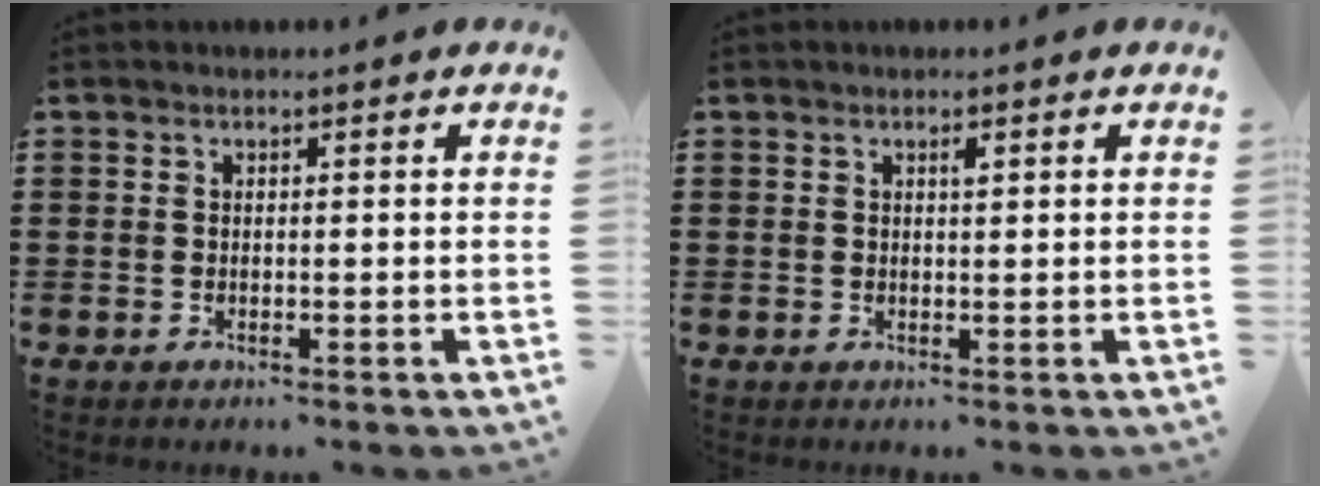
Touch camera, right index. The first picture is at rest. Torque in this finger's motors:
{"motor_torque": [0.17, -0.13, 0.00, 0.01]}